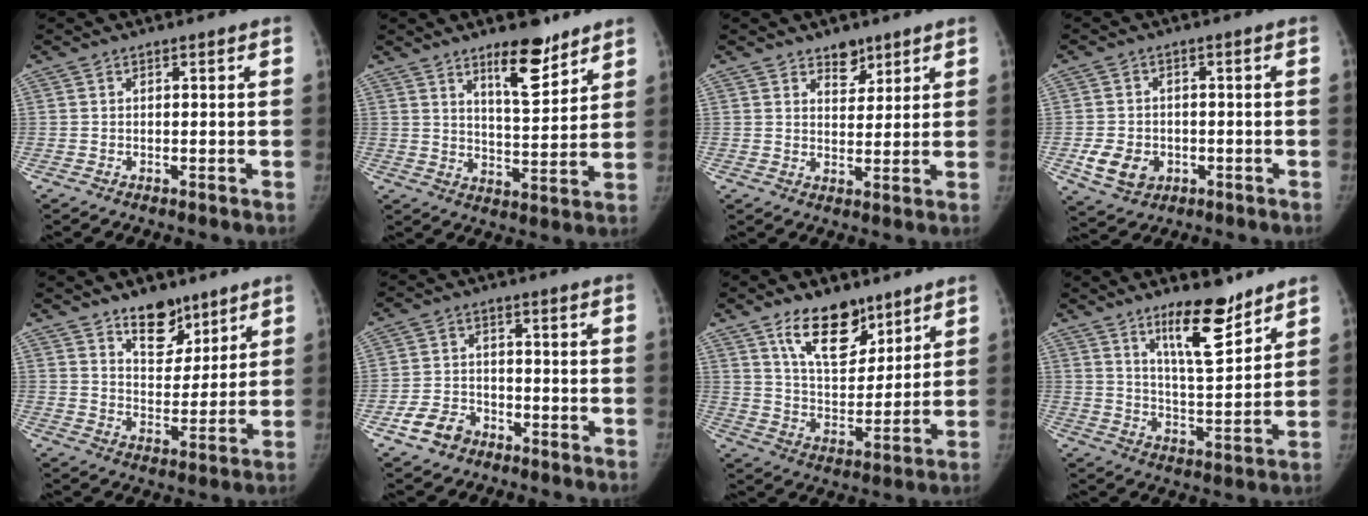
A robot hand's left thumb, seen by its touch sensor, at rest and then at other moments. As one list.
[{"total": 10.0, "force": [6.9, 3.2, 6.5], "torque": [-0.079, -0.052, 0.111]}, {"total": 4.4, "force": [3.2, 2.6, 1.7], "torque": [0.003, -0.023, 0.052]}, {"total": 7.3, "force": [-2.1, 5.8, 3.8], "torque": [-0.056, 0.006, -0.026]}, {"total": 9.7, "force": [6.8, 5.2, 4.4], "torque": [-0.034, -0.048, 0.115]}, {"total": 6.1, "force": [-3.7, 4.3, 2.3], "torque": [-0.034, 0.023, -0.063]}, {"total": 13.9, "force": [9.0, 7.2, 7.8], "torque": [-0.091, -0.060, 0.160]}, {"total": 12.2, "force": [8.5, 3.3, 8.1], "torque": [-0.110, -0.070, 0.147]}]